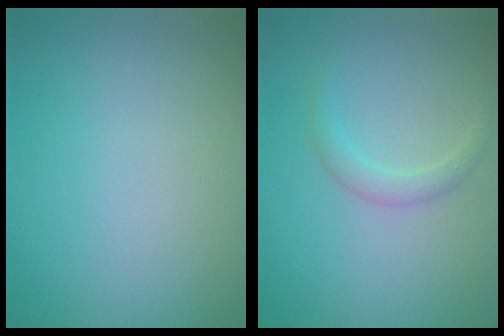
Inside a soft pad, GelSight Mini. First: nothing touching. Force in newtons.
{"total": 1.5, "press": 1.5, "slide": 0.1}